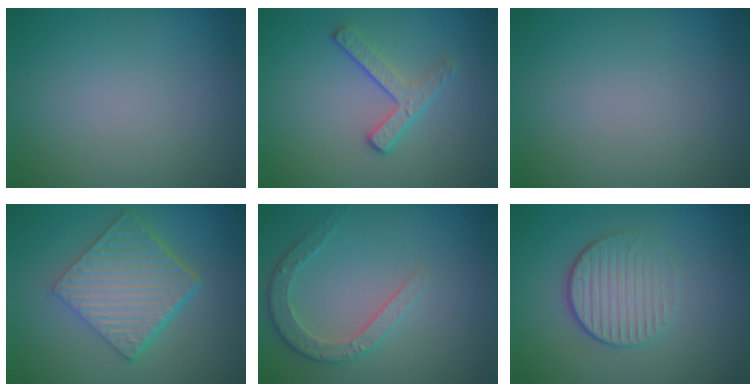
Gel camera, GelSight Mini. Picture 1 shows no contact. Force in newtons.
{"total": 2.3, "press": 1.7, "slide": 1.6}
{"total": 0.0}
{"total": 7.1, "press": 4.7, "slide": 5.3}
{"total": 2.9, "press": 2.5, "slide": 1.6}
{"total": 3.8, "press": 2.9, "slide": 2.5}